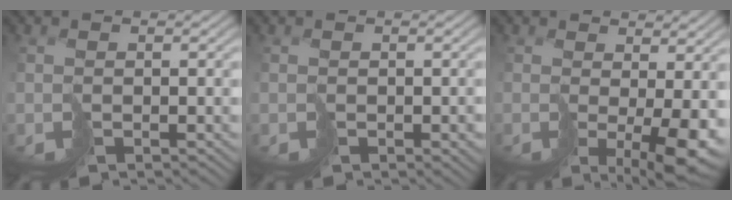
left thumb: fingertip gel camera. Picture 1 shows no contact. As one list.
[{"total": 1.3, "force": [-0.4, 0.9, 0.9], "torque": [-0.015, -0.009, -0.005]}, {"total": 7.2, "force": [-0.7, 1.9, 6.9], "torque": [-0.111, -0.012, -0.006]}]